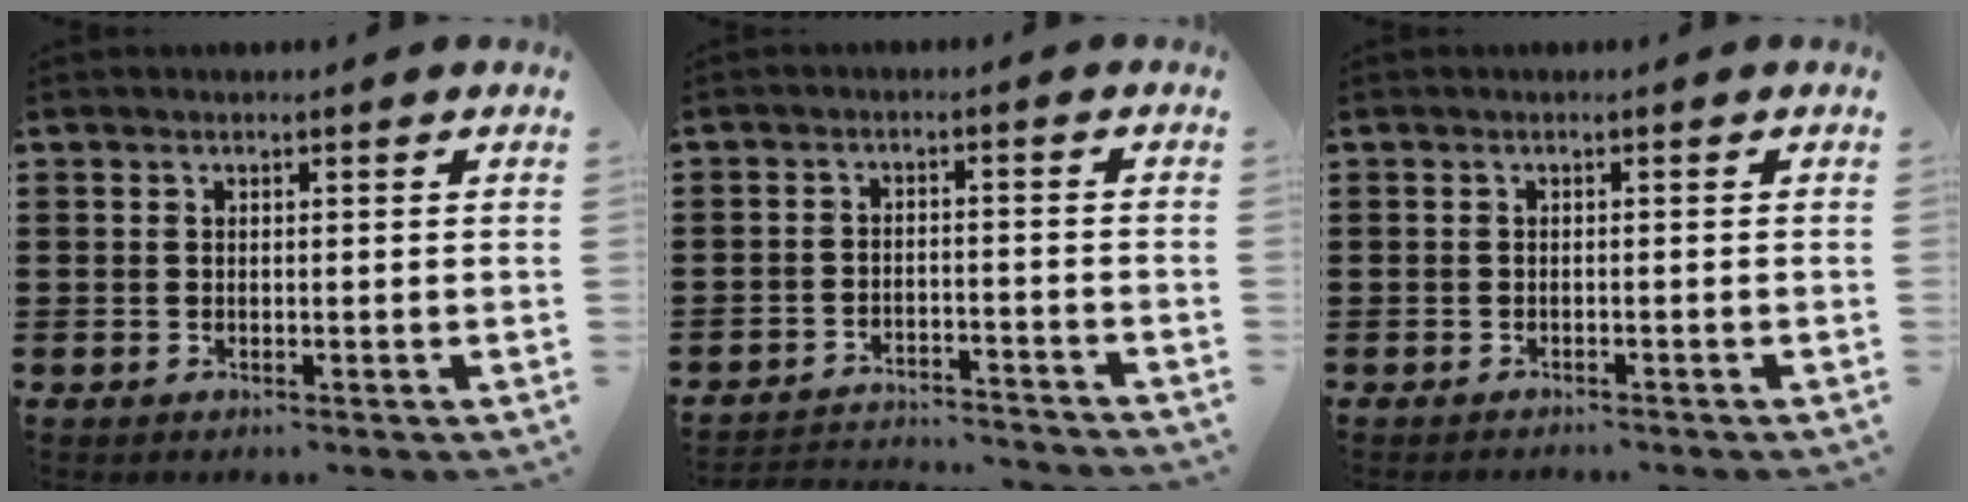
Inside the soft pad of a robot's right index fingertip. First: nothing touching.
{"total": 3.3, "force": [-3.3, 0.1, 0.3], "torque": [-0.012, 0.001, -0.071]}
{"total": 0.8, "force": [-0.8, 0.0, 0.0], "torque": [-0.002, -0.001, -0.017]}